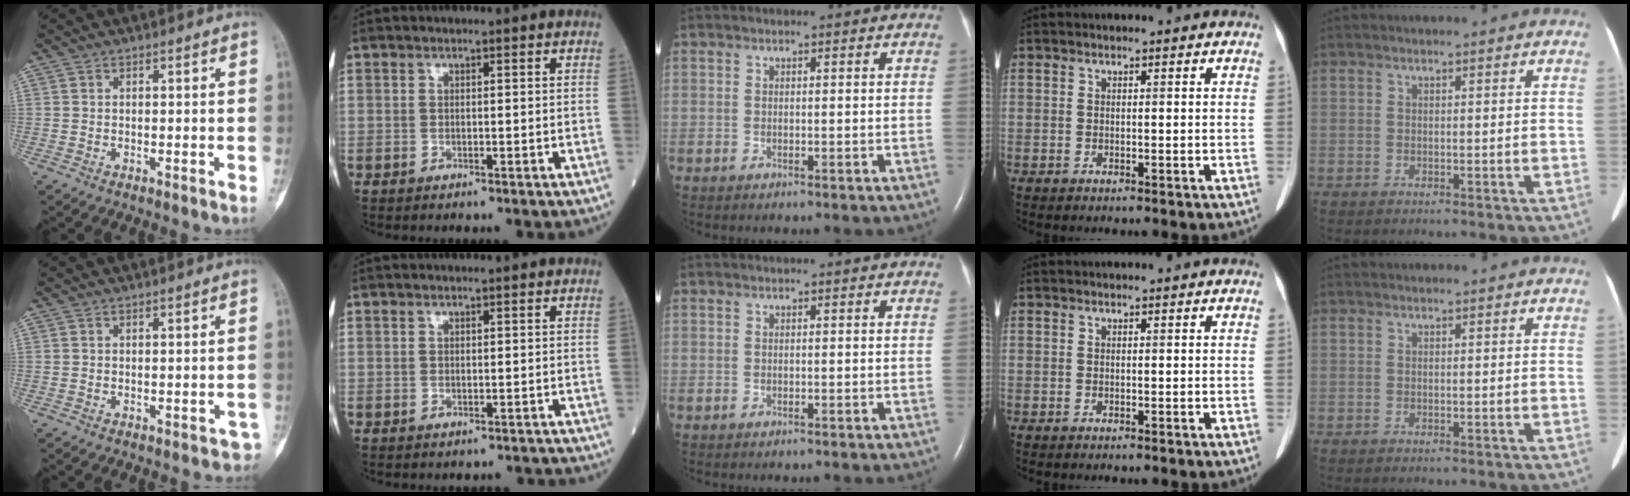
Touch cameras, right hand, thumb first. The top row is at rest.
{"thumb": {"total": 0.9, "force": [-0.5, 0.7, 0.1], "torque": [0.004, 0.011, -0.006]}, "index": {"total": 1.1, "force": [-1.0, 0.5, -0.1], "torque": [0.001, 0.000, -0.016]}}